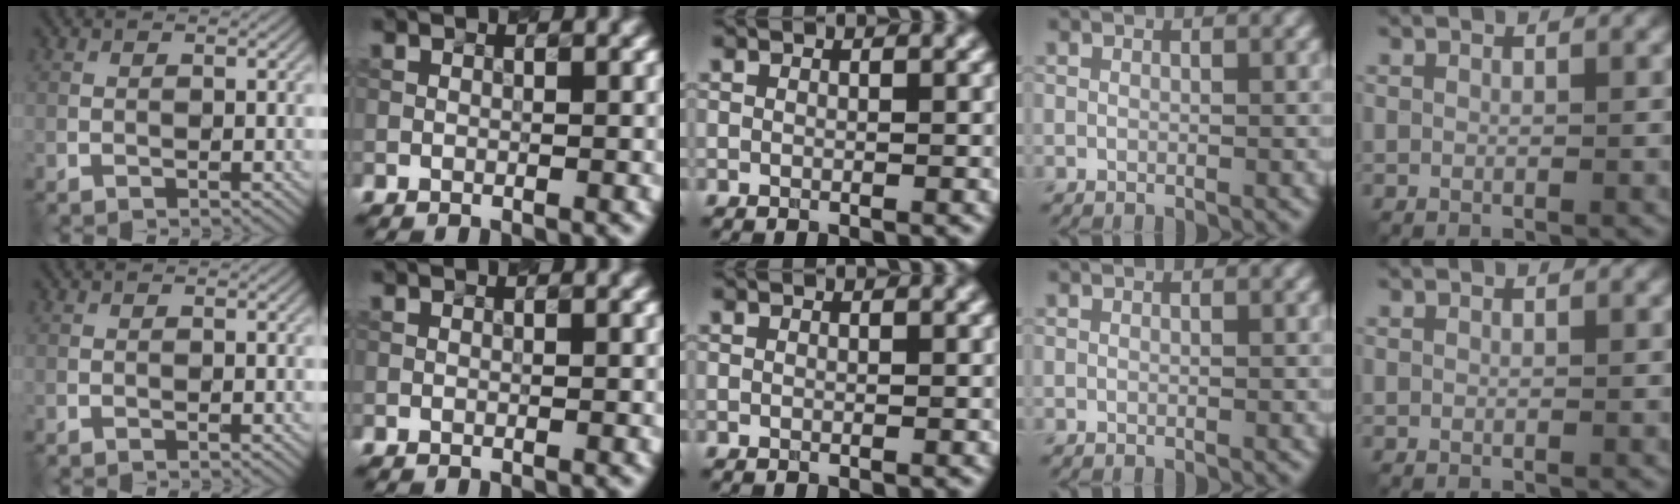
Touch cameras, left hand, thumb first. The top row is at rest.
{}